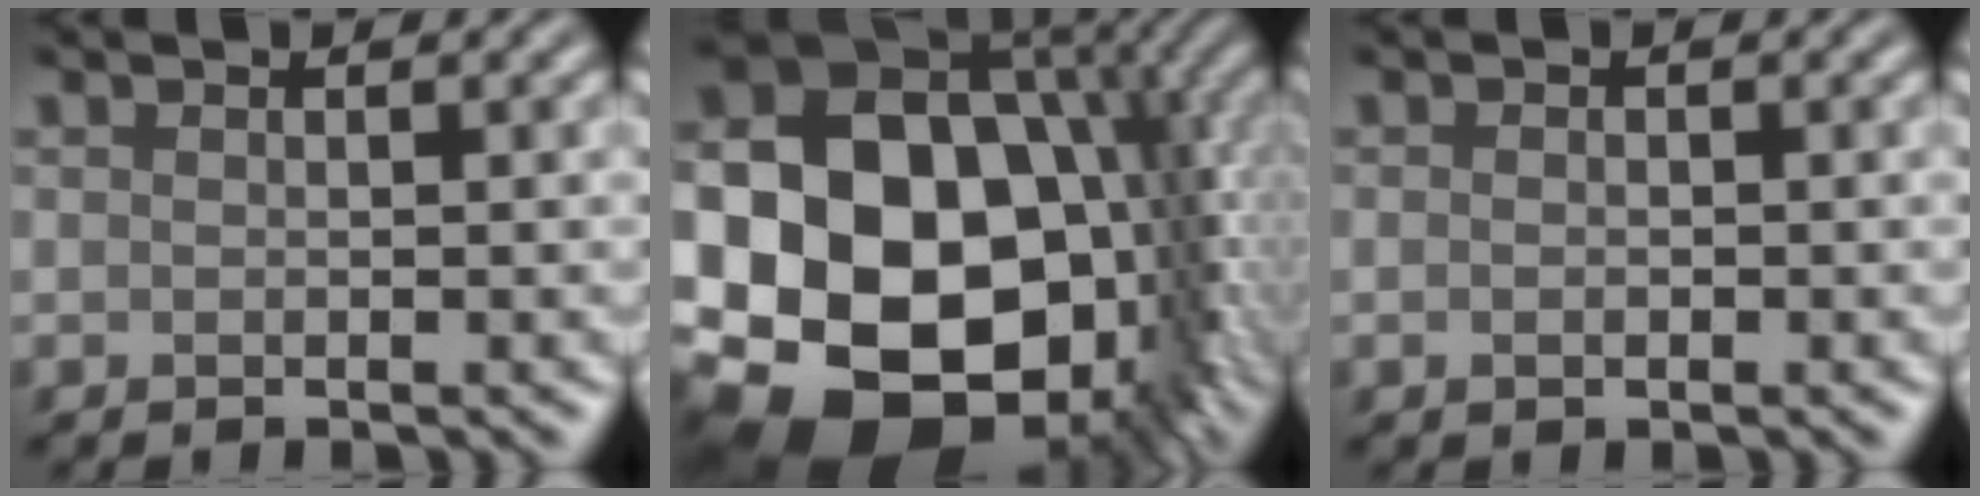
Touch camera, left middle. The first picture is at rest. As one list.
[{"total": 23.9, "force": [-3.9, 18.8, 14.3], "torque": [-0.241, -0.001, -0.094]}, {"total": 0.8, "force": [-0.2, 0.5, 0.5], "torque": [-0.010, -0.001, -0.003]}]